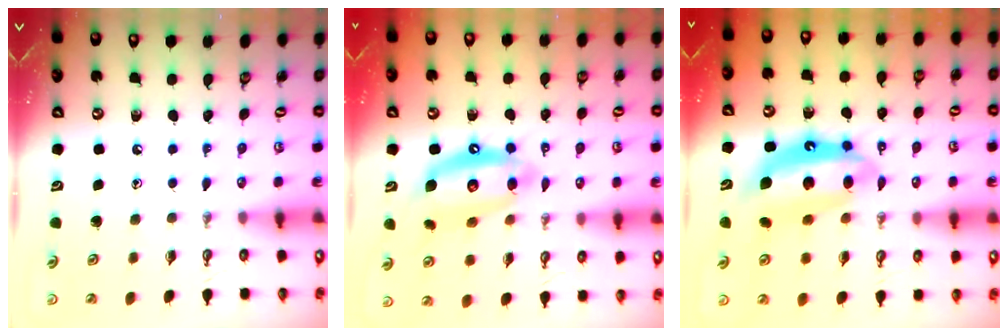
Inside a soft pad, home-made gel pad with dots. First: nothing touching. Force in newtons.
{"total": 13.5, "press": 13.4, "slide": 1.1}
{"total": 13.2, "press": 13.0, "slide": 1.9}